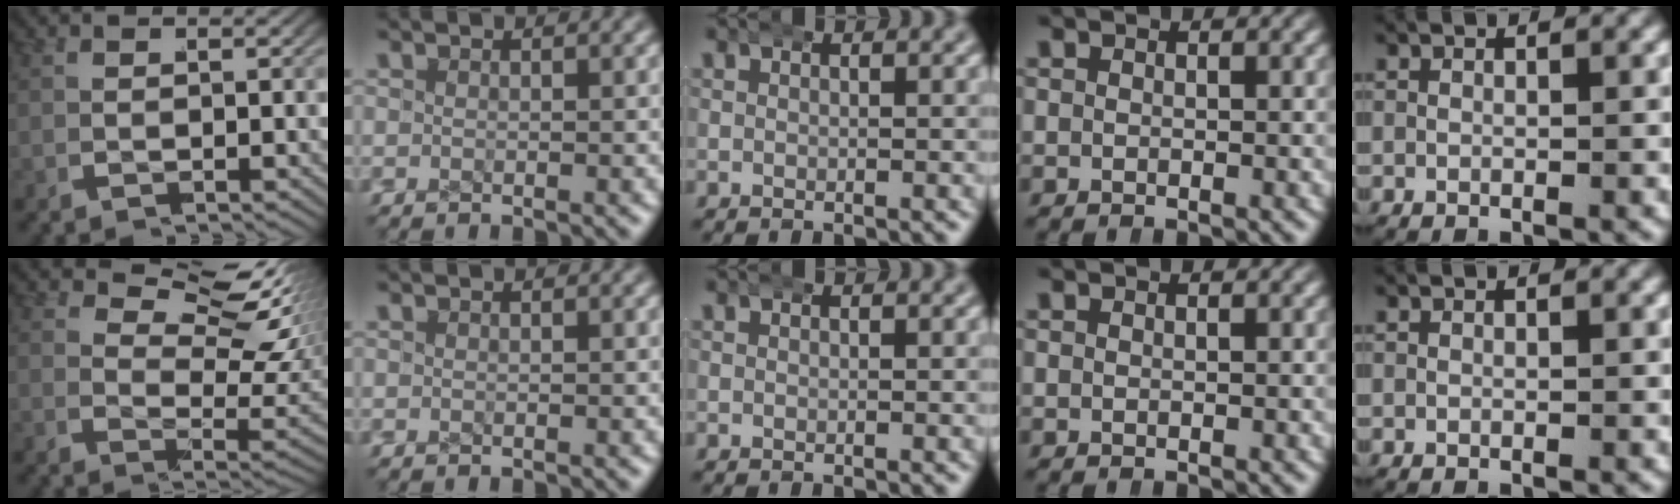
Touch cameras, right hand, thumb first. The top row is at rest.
{"thumb": {"total": 7.6, "force": [5.1, 2.8, 4.9], "torque": [-0.065, 0.010, 0.072]}}